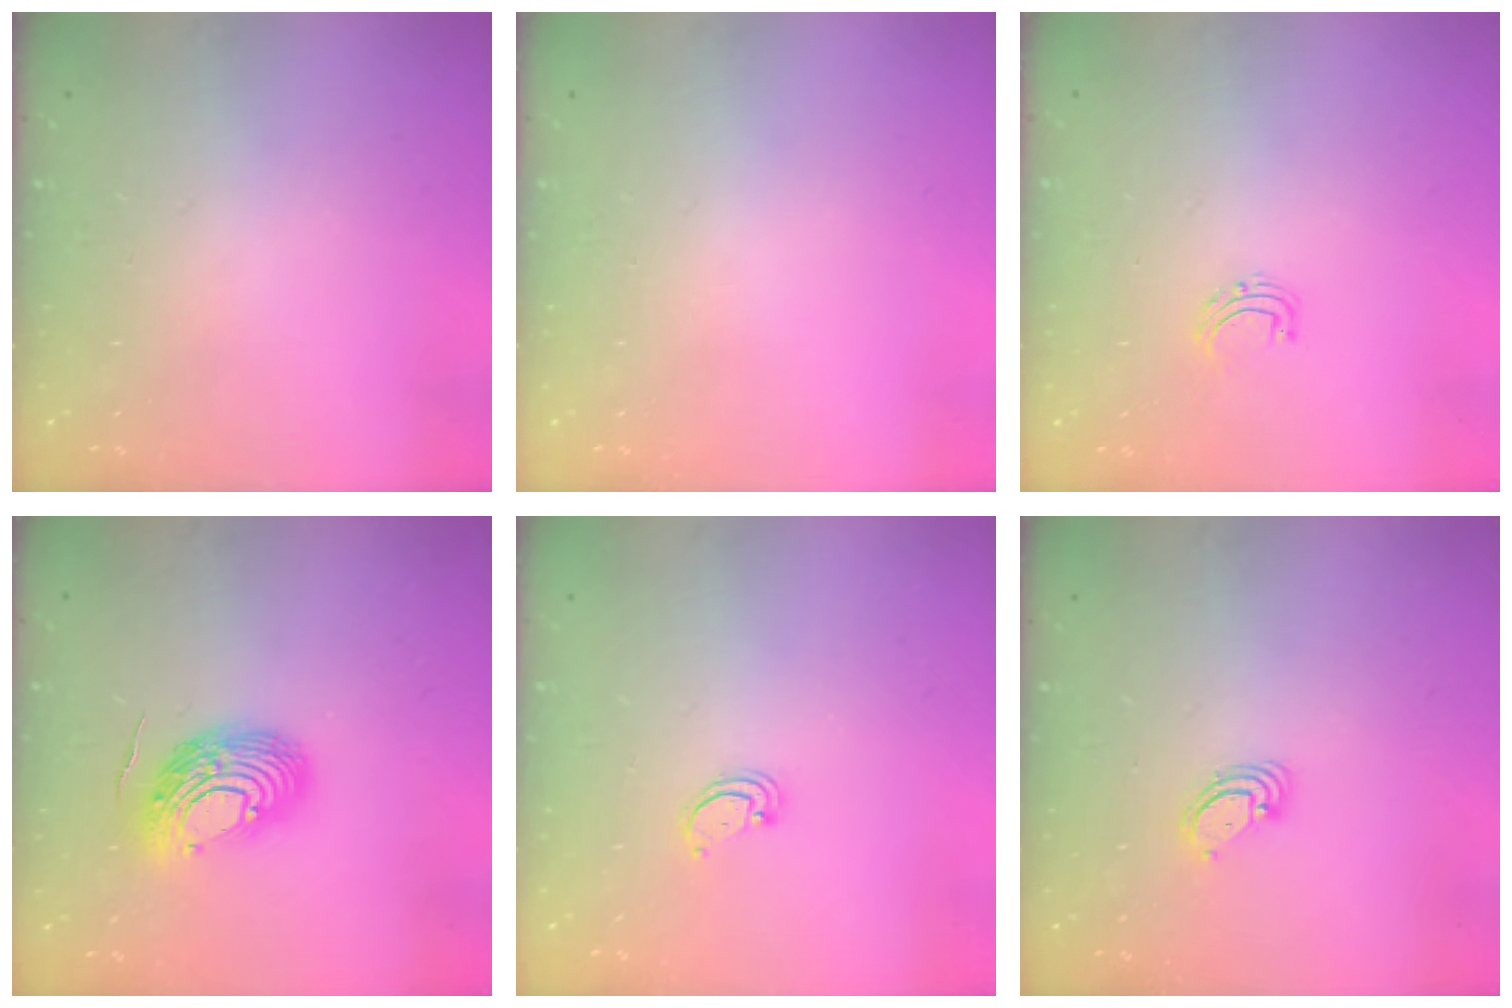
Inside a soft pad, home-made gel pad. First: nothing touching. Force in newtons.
{"total": 0.0}
{"total": 4.7, "press": 4.7, "slide": 0.3}
{"total": 13.7, "press": 13.7, "slide": 1.6}
{"total": 2.2, "press": 2.2, "slide": 0.2}
{"total": 3.2, "press": 3.2, "slide": 0.2}